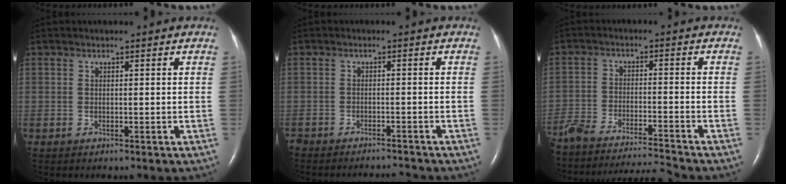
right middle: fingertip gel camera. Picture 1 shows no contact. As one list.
[{"total": 4.5, "force": [-4.5, 0.1, 0.3], "torque": [-0.002, -0.010, -0.070]}, {"total": 17.2, "force": [-16.2, -0.4, 5.8], "torque": [-0.120, -0.012, -0.258]}]